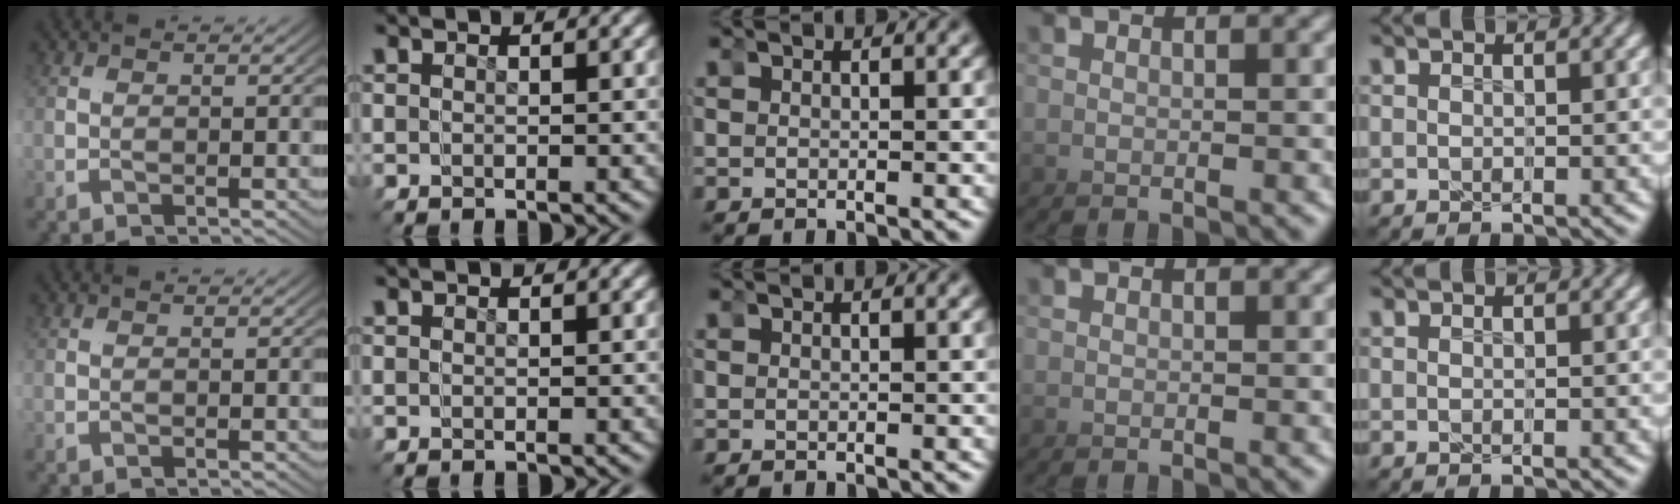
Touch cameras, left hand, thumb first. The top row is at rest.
{}